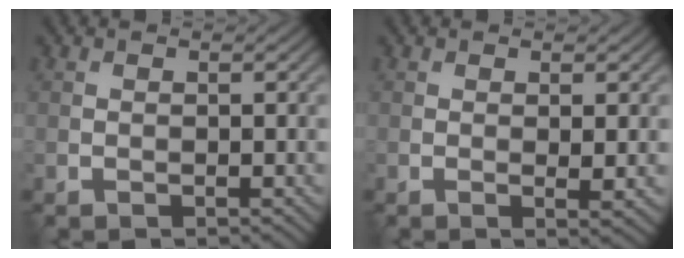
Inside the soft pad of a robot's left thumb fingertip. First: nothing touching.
{"total": 2.1, "force": [0.2, 0.3, 2.0], "torque": [-0.038, -0.006, 0.005]}